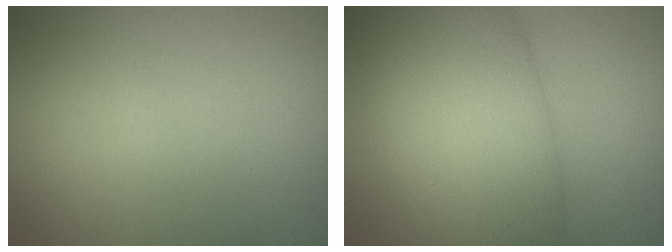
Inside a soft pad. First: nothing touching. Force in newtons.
{"total": 10.8, "press": 10.8, "slide": 0.4}